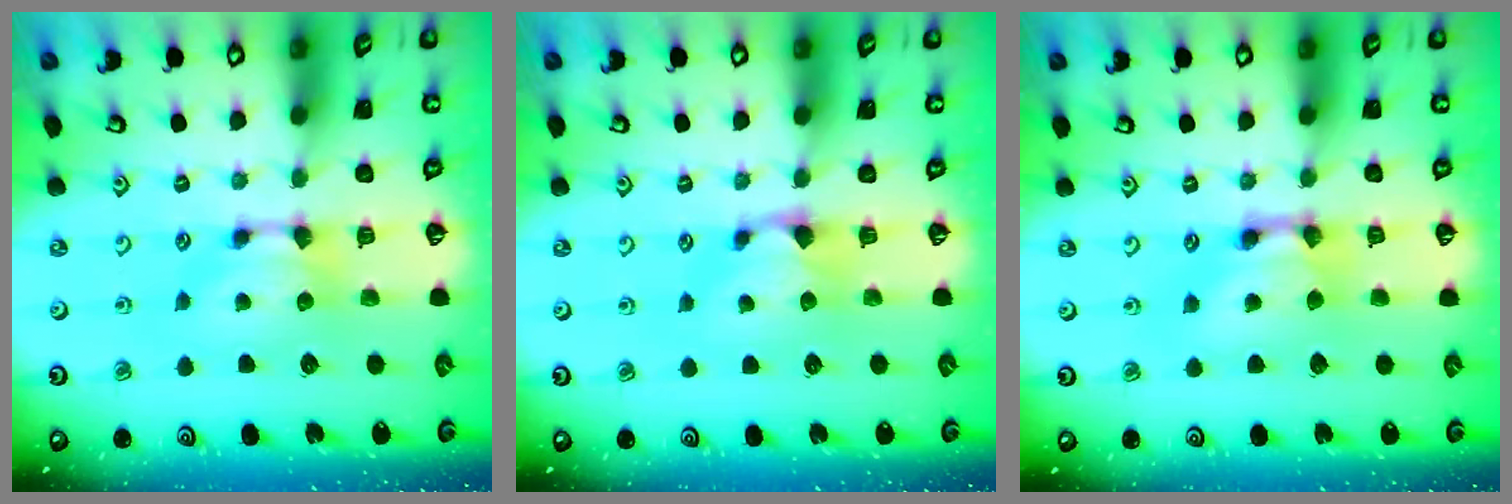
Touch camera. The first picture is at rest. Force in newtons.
{"total": 1.1, "press": 0.9, "slide": 0.7}
{"total": 2.5, "press": 2.5, "slide": 0.2}